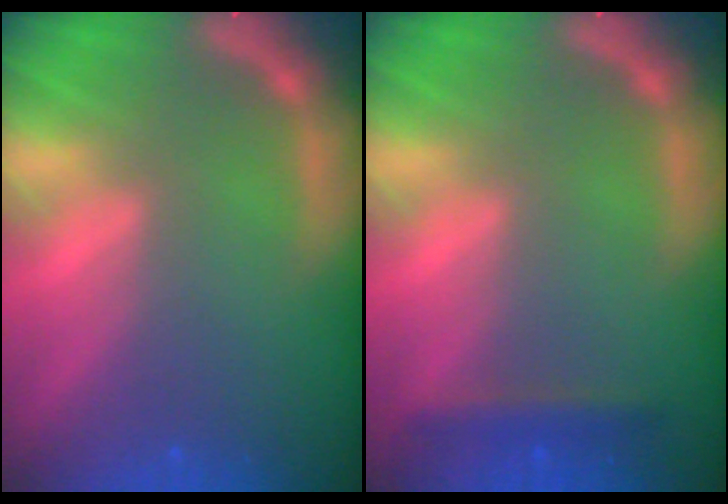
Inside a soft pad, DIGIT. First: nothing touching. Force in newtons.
{"total": 1.9}